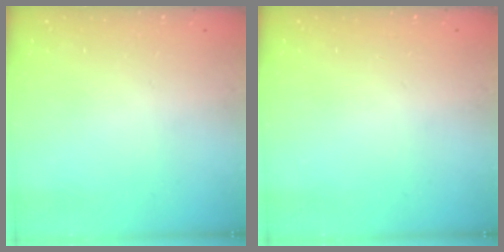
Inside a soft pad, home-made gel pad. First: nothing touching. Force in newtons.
{"total": 0.0}